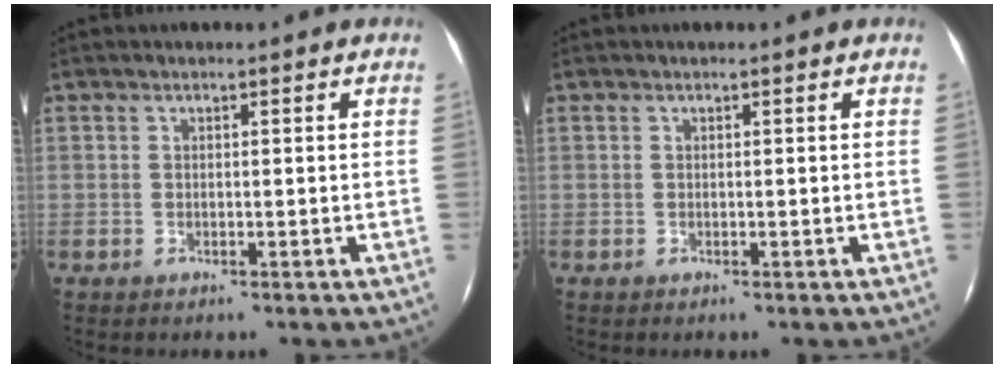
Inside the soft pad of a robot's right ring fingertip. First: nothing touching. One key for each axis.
{"total": 0.0}